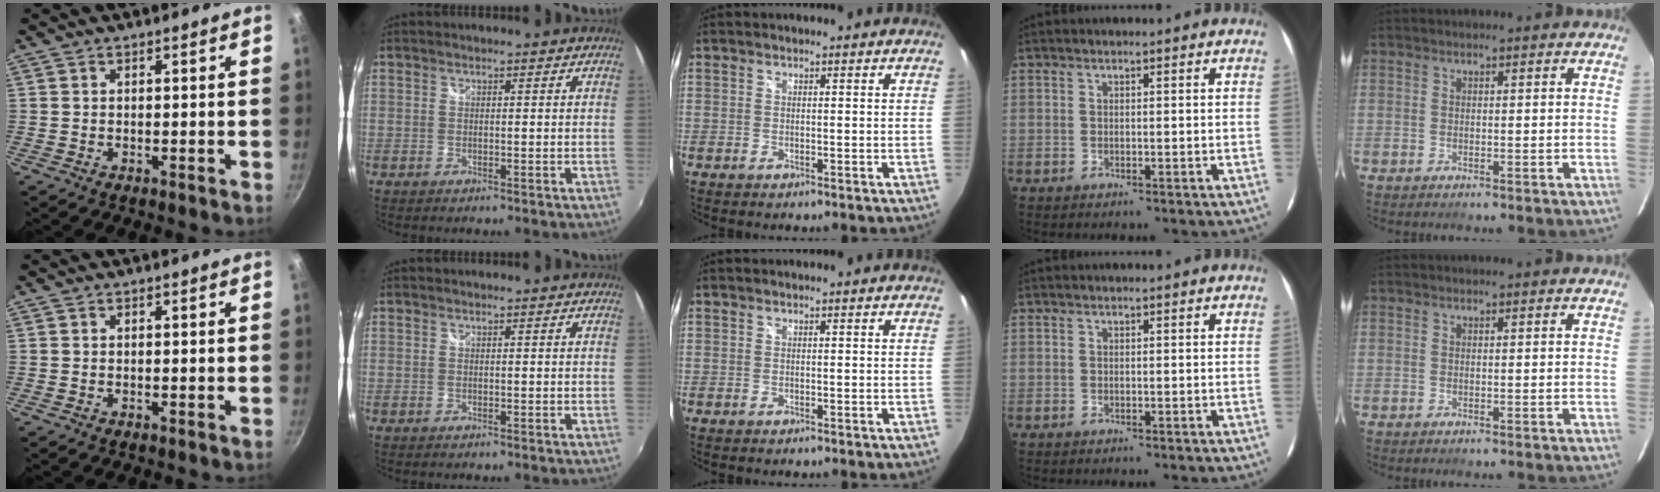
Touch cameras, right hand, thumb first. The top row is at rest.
{}